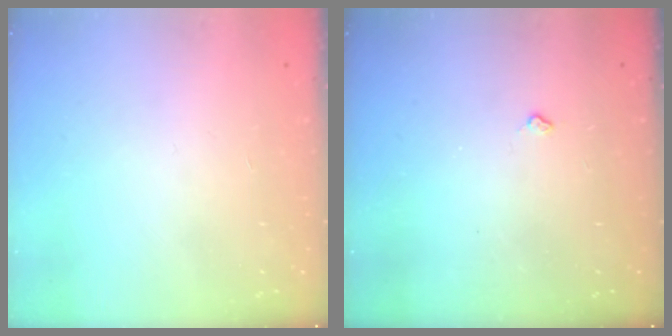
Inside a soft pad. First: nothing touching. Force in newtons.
{"total": 2.7, "press": 2.6, "slide": 0.4}